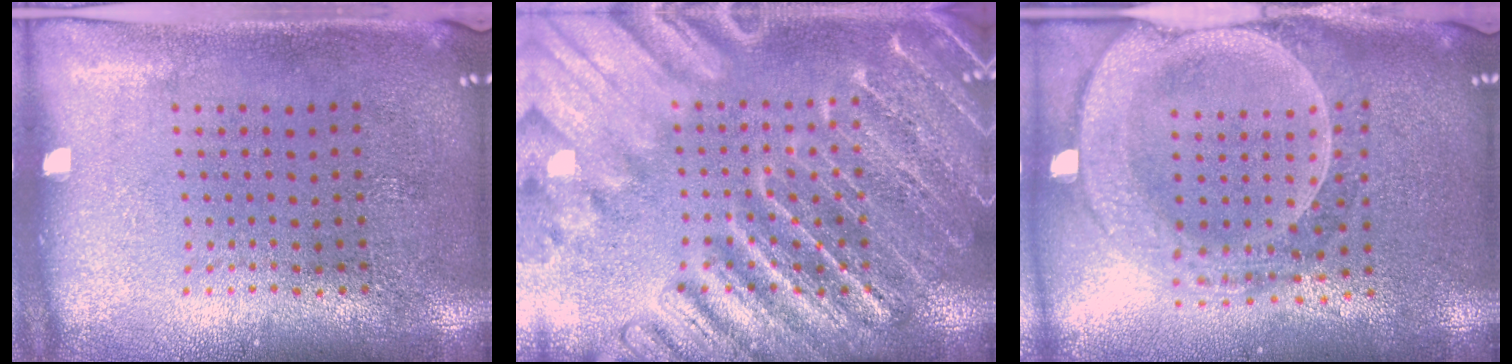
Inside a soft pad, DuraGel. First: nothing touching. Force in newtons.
{"total": 6.0, "press": 6.0, "slide": 0.9}
{"total": 2.6, "press": 2.3, "slide": 1.2}